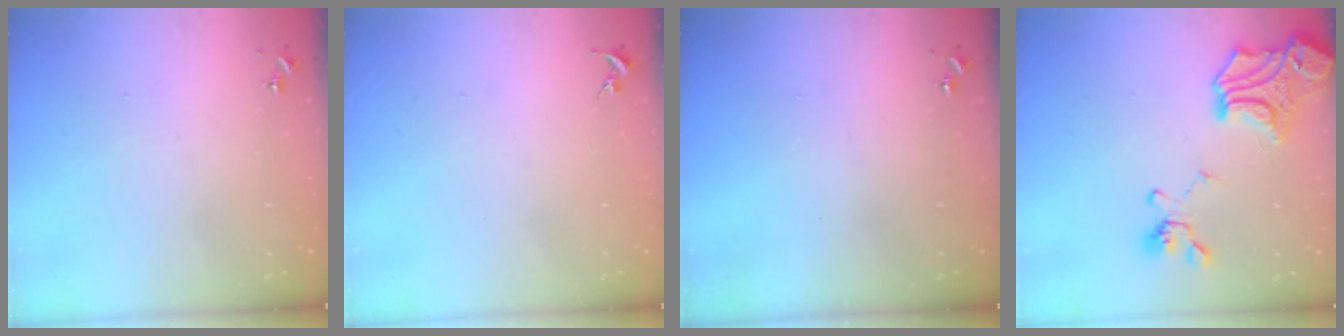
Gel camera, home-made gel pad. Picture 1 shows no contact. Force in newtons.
{"total": 0.0}
{"total": 0.0}
{"total": 20.9, "press": 20.7, "slide": 2.1}